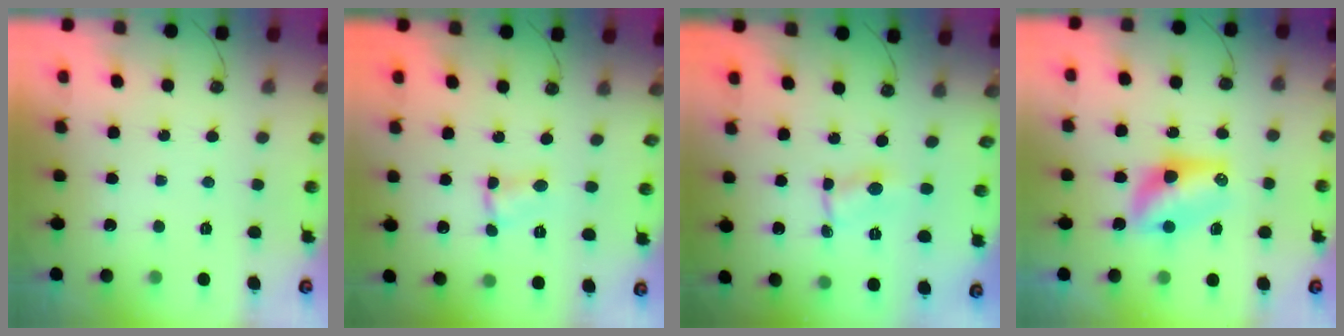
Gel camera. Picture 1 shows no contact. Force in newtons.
{"total": 2.1, "press": 2.1, "slide": 0.3}
{"total": 1.1, "press": 1.1, "slide": 0.2}
{"total": 9.9, "press": 8.9, "slide": 4.4}